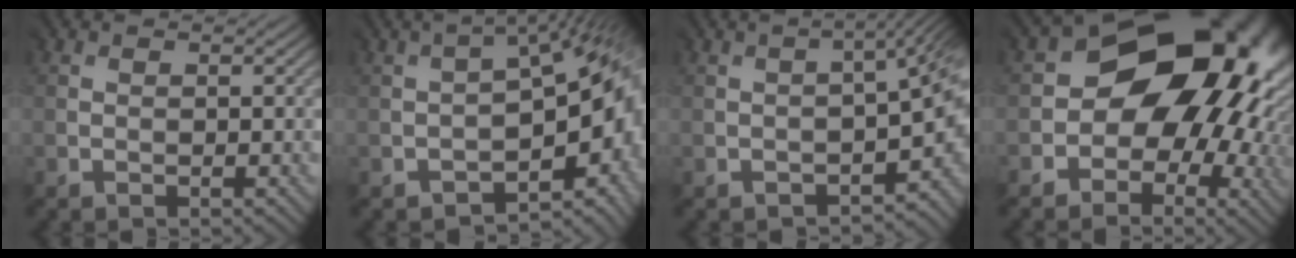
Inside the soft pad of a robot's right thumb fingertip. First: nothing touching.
{"total": 10.7, "force": [-3.0, 4.6, 9.2], "torque": [-0.122, -0.017, -0.041]}
{"total": 7.3, "force": [-3.4, 2.6, 5.9], "torque": [-0.078, -0.027, -0.041]}
{"total": 15.4, "force": [0.7, 12.2, 9.4], "torque": [-0.086, -0.003, 0.001]}